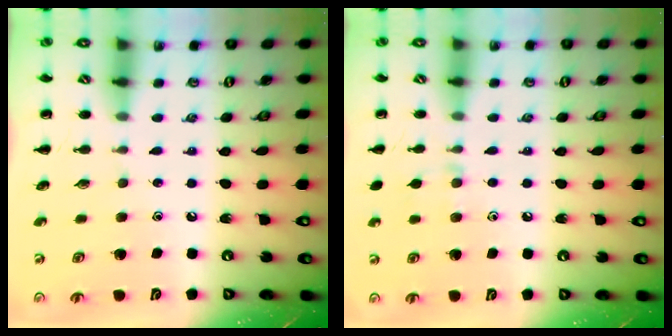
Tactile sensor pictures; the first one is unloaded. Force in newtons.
{"total": 6.1, "press": 5.7, "slide": 2.2}